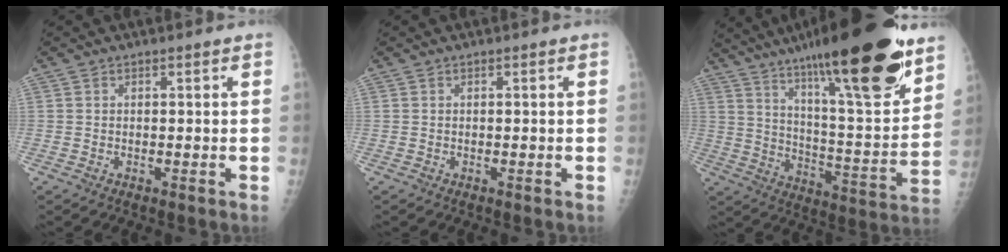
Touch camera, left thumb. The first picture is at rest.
{"total": 0.0}
{"total": 29.4, "force": [19.8, 5.1, 21.1], "torque": [-0.310, -0.070, 0.313]}